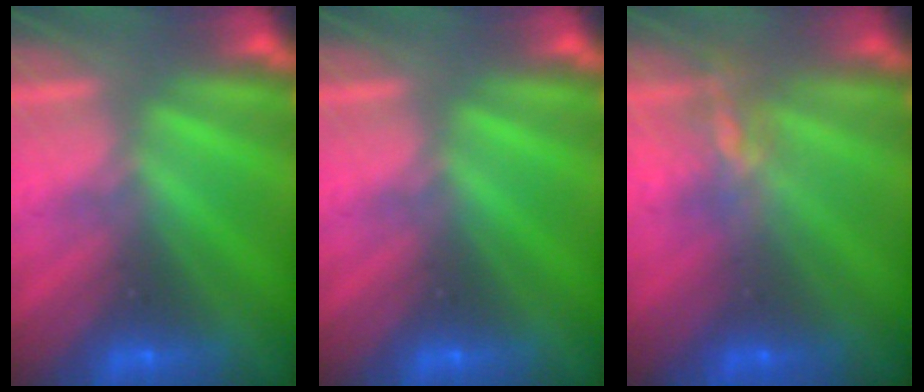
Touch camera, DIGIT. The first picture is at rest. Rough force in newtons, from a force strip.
{"total": 0.0}
{"total": 4.9}